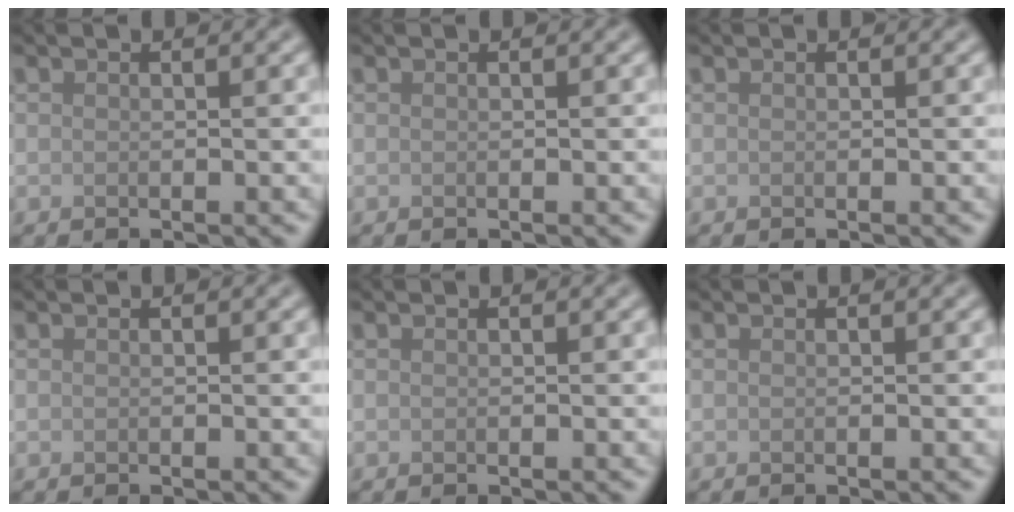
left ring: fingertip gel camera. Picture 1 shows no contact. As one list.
[{"total": 0.0}, {"total": 0.0}, {"total": 0.0}, {"total": 0.0}, {"total": 0.0}]